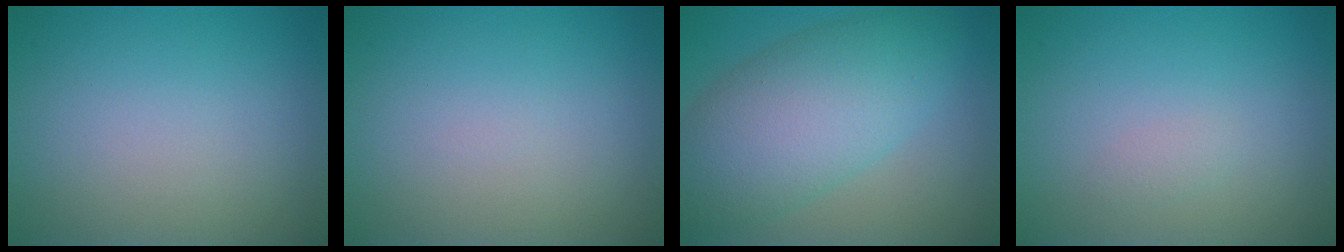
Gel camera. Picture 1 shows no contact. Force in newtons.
{"total": 0.0}
{"total": 8.7, "press": 8.7, "slide": 0.4}
{"total": 0.6, "press": 0.6, "slide": 0.0}